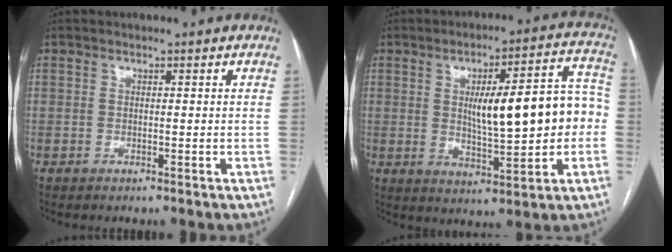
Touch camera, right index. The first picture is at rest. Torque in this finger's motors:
{"motor_torque": [0.70, 0.12, 0.40, 0.17]}